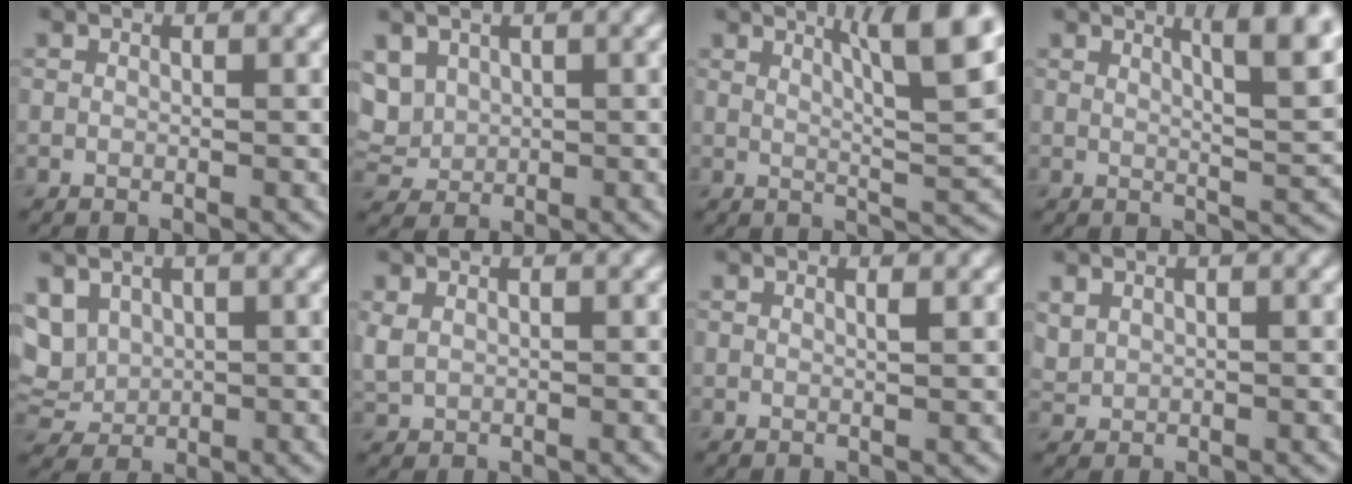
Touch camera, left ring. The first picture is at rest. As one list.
[{"total": 3.8, "force": [1.4, 3.1, 1.8], "torque": [-0.061, 0.008, 0.039]}, {"total": 8.2, "force": [4.3, 1.7, 6.8], "torque": [-0.065, 0.016, 0.056]}, {"total": 6.3, "force": [3.6, 1.7, 4.8], "torque": [-0.040, 0.014, 0.041]}, {"total": 4.2, "force": [1.5, 3.2, 2.2], "torque": [-0.064, 0.005, 0.035]}, {"total": 1.2, "force": [0.4, 0.8, 0.8], "torque": [-0.023, 0.002, 0.012]}, {"total": 0.8, "force": [0.4, 0.2, 0.6], "torque": [-0.002, 0.001, 0.004]}, {"total": 1.0, "force": [0.7, 0.6, 0.3], "torque": [-0.009, 0.000, 0.018]}]